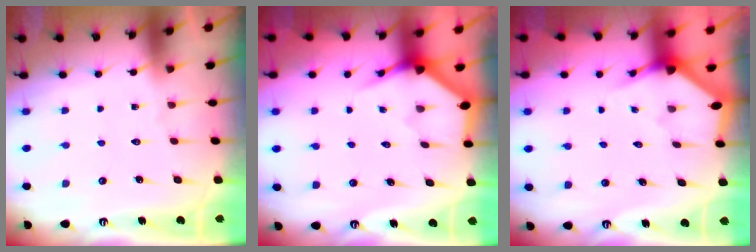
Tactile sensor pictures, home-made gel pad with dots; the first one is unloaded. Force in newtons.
{"total": 3.4, "press": 3.4, "slide": 0.2}
{"total": 2.9, "press": 2.9, "slide": 0.2}